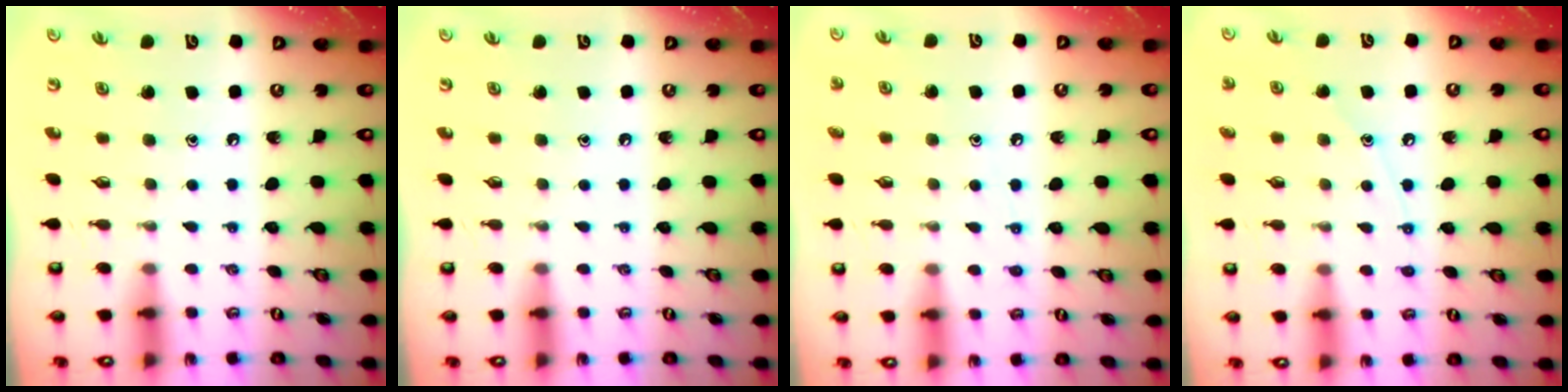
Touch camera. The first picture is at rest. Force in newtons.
{"total": 0.0}
{"total": 5.5, "press": 5.3, "slide": 1.3}
{"total": 7.2, "press": 7.2, "slide": 0.5}